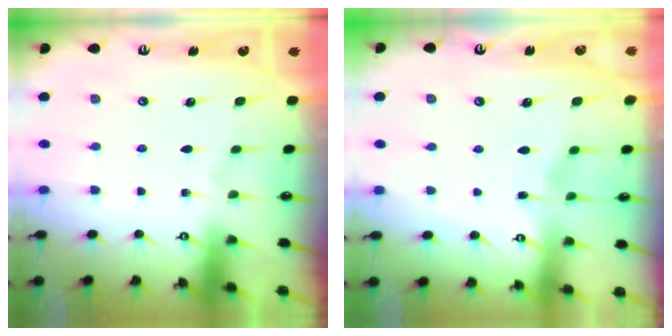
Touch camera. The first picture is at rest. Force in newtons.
{"total": 2.8, "press": 2.8, "slide": 0.4}